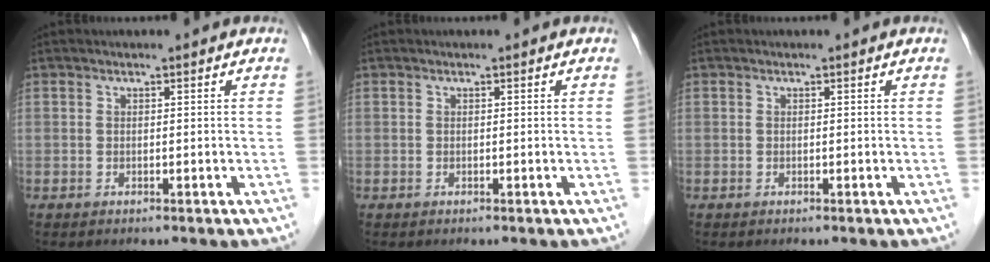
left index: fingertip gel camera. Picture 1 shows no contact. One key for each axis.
{"total": 0.0}
{"total": 0.0}